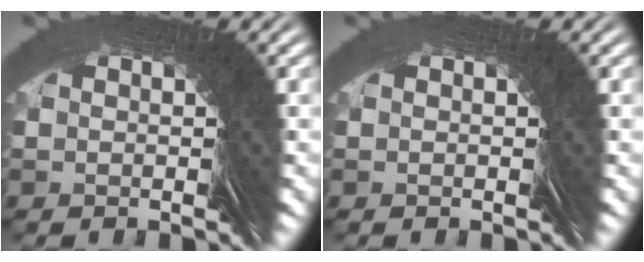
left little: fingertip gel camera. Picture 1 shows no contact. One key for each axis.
{"total": 0.0}